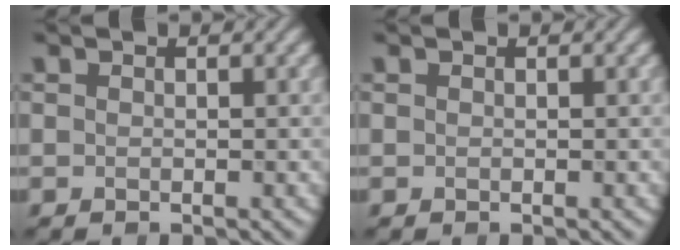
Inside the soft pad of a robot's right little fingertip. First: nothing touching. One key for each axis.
{"total": 0.0}